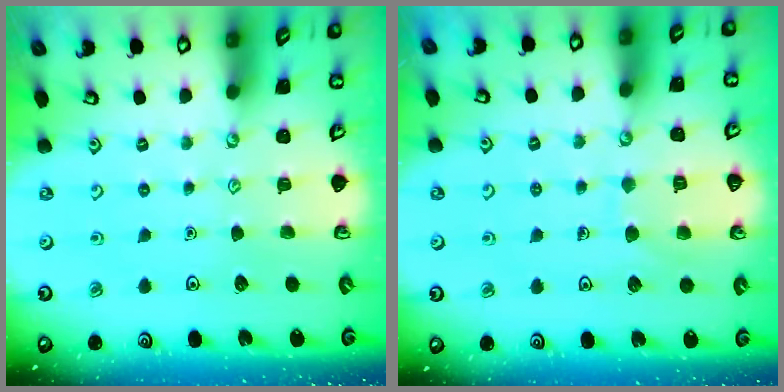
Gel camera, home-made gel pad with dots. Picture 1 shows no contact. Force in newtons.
{"total": 6.7, "press": 6.7, "slide": 0.4}